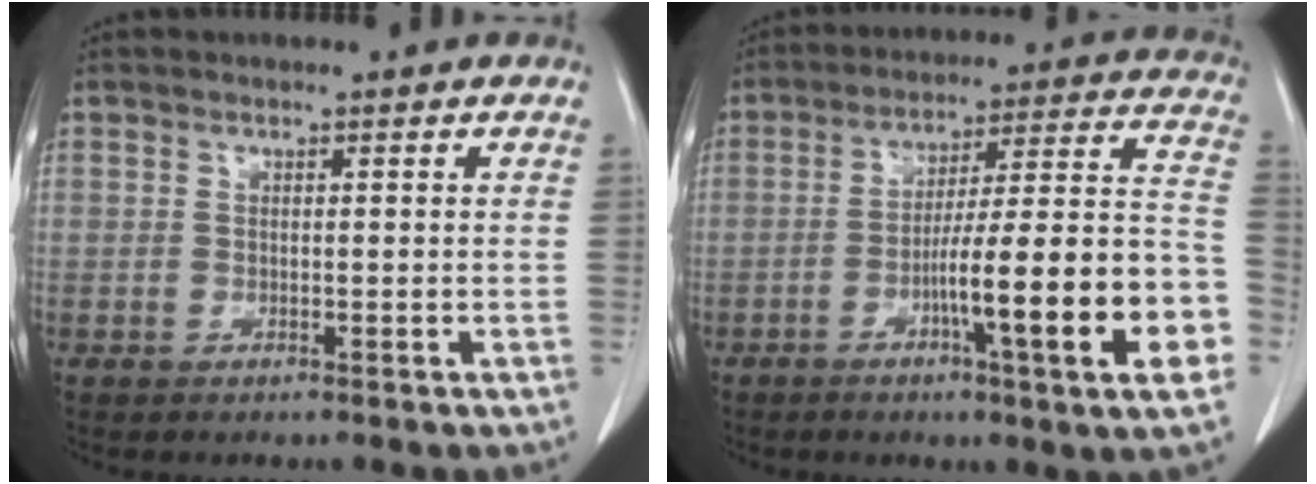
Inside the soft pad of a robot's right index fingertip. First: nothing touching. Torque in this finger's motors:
{"motor_torque": [2.14, 0.00, 1.05, 0.21]}